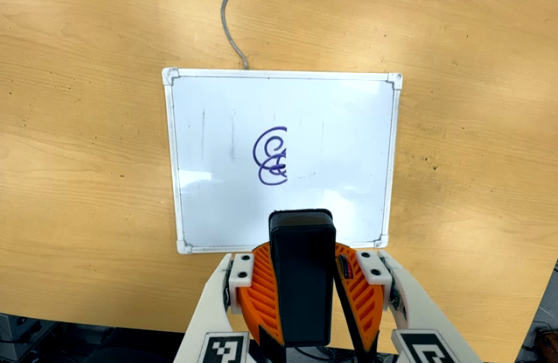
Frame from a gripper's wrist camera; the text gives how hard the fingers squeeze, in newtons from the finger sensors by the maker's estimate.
{"total": 10.9, "left": 10.4, "right": 11.5}